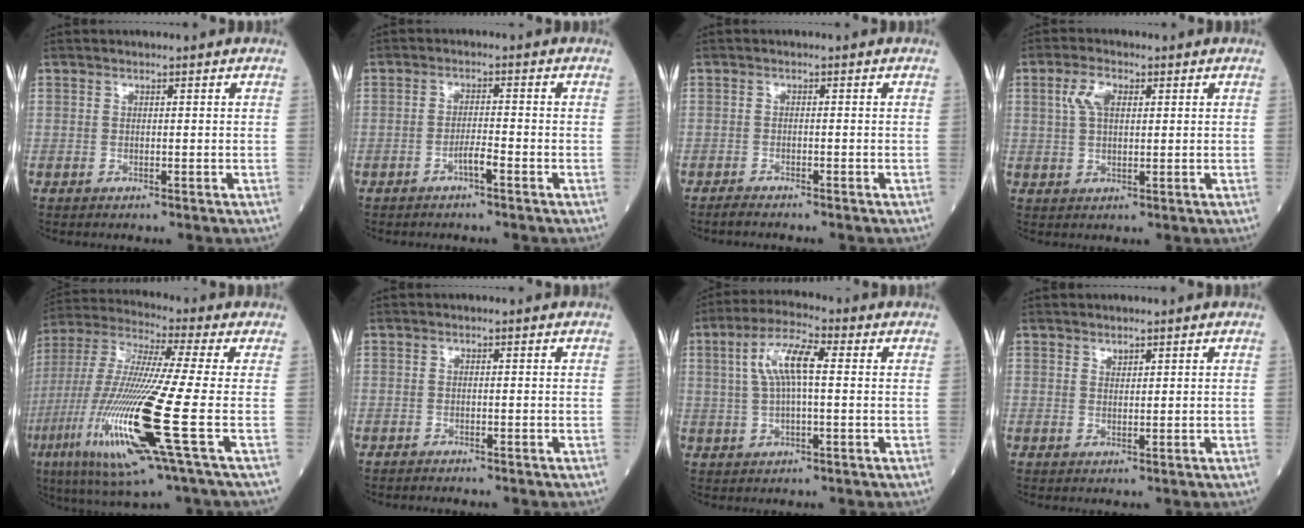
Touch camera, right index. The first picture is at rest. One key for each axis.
{"total": 2.2, "fx": -1.4, "fy": 0.0, "fz": 1.7, "tx": -0.027, "ty": 0.002, "tz": -0.026}
{"total": 1.7, "fx": -1.6, "fy": 0.1, "fz": 0.6, "tx": -0.020, "ty": -0.005, "tz": -0.025}
{"total": 4.2, "fx": 1.5, "fy": 1.9, "fz": 3.5, "tx": -0.078, "ty": 0.012, "tz": 0.030}
{"total": 19.9, "fx": -6.1, "fy": 0.1, "fz": 19.0, "tx": -0.427, "ty": -0.035, "tz": -0.123}
{"total": 1.4, "fx": -1.3, "fy": 0.1, "fz": 0.6, "tx": -0.013, "ty": -0.003, "tz": -0.016}
{"total": 7.6, "fx": 1.4, "fy": 1.8, "fz": 7.3, "tx": -0.152, "ty": 0.020, "tz": 0.027}
{"total": 0.8, "fx": 0.7, "fy": 0.3, "fz": 0.3, "tx": -0.008, "ty": -0.004, "tz": 0.013}